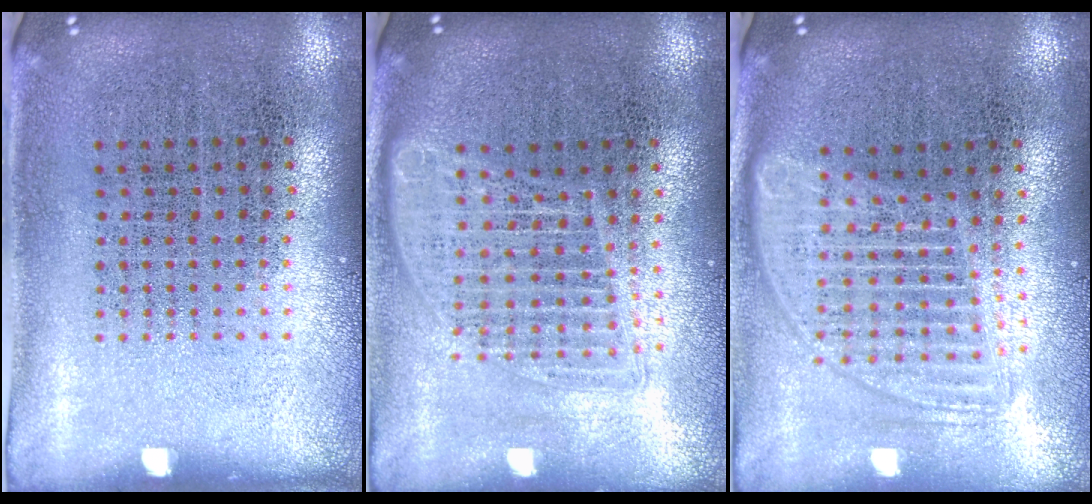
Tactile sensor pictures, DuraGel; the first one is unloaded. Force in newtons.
{"total": 1.6, "press": 1.4, "slide": 0.8}
{"total": 1.8, "press": 1.5, "slide": 0.9}